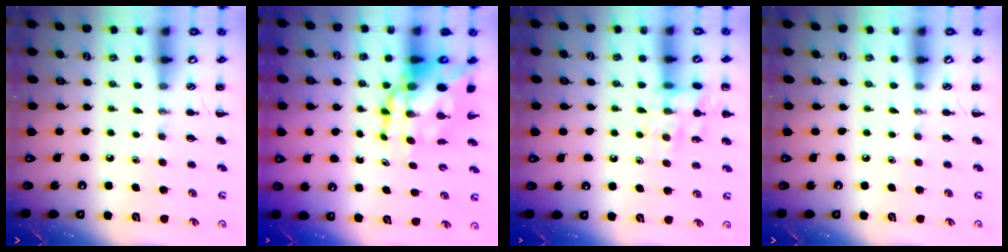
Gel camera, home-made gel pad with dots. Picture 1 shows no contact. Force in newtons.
{"total": 13.6, "press": 13.2, "slide": 3.5}
{"total": 14.3, "press": 14.2, "slide": 1.8}
{"total": 0.0}